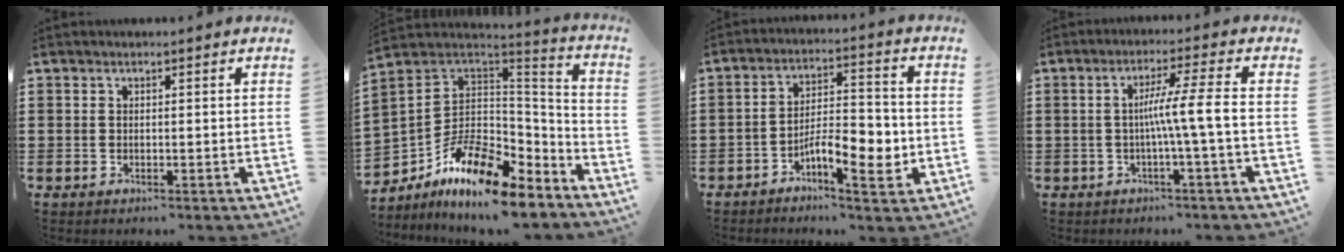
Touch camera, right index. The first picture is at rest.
{"total": 12.2, "force": [-8.1, 4.8, 7.7], "torque": [-0.157, 0.014, -0.150]}
{"total": 7.7, "force": [-3.1, 2.8, 6.5], "torque": [-0.106, 0.002, -0.057]}
{"total": 6.2, "force": [-1.1, -0.9, 6.1], "torque": [-0.110, -0.005, -0.028]}